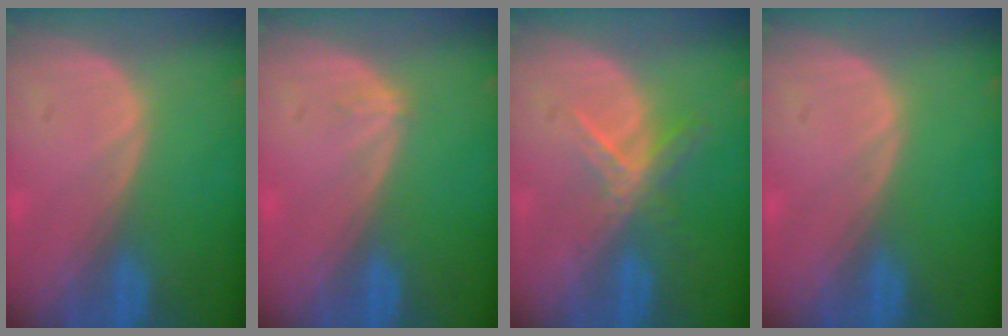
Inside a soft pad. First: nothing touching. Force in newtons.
{"total": 0.9, "press": 0.6, "slide": 0.6}
{"total": 5.5, "press": 4.8, "slide": 2.8}
{"total": 0.0}